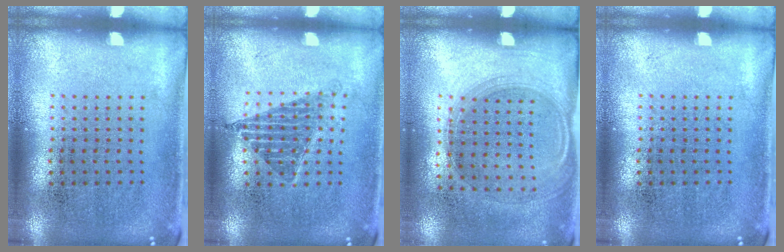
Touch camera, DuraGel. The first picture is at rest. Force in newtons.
{"total": 1.1, "press": 1.0, "slide": 0.6}
{"total": 1.4, "press": 1.2, "slide": 0.6}
{"total": 0.0}